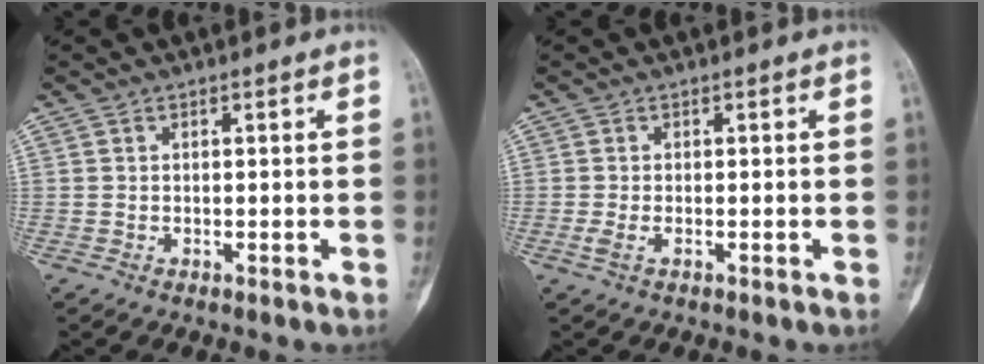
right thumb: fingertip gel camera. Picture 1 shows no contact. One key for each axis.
{"total": 1.5, "fx": -0.5, "fy": 0.5, "fz": 1.3, "tx": -0.037, "ty": -0.003, "tz": -0.013}